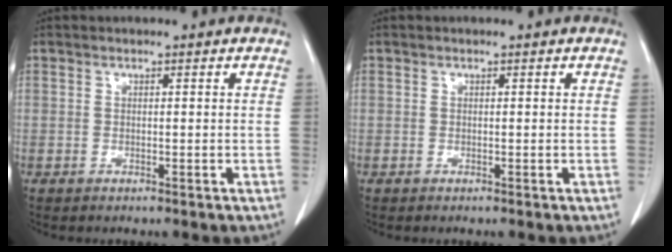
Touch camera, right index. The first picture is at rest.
{"total": 0.0}